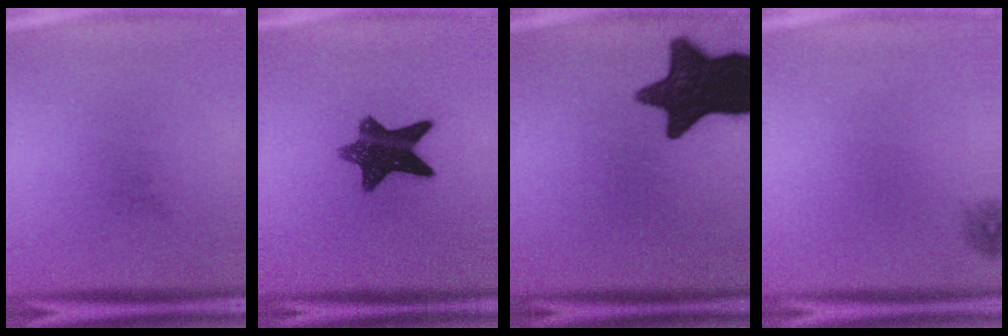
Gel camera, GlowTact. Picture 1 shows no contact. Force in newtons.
{"total": 10.9}
{"total": 15.4}
{"total": 0.9}